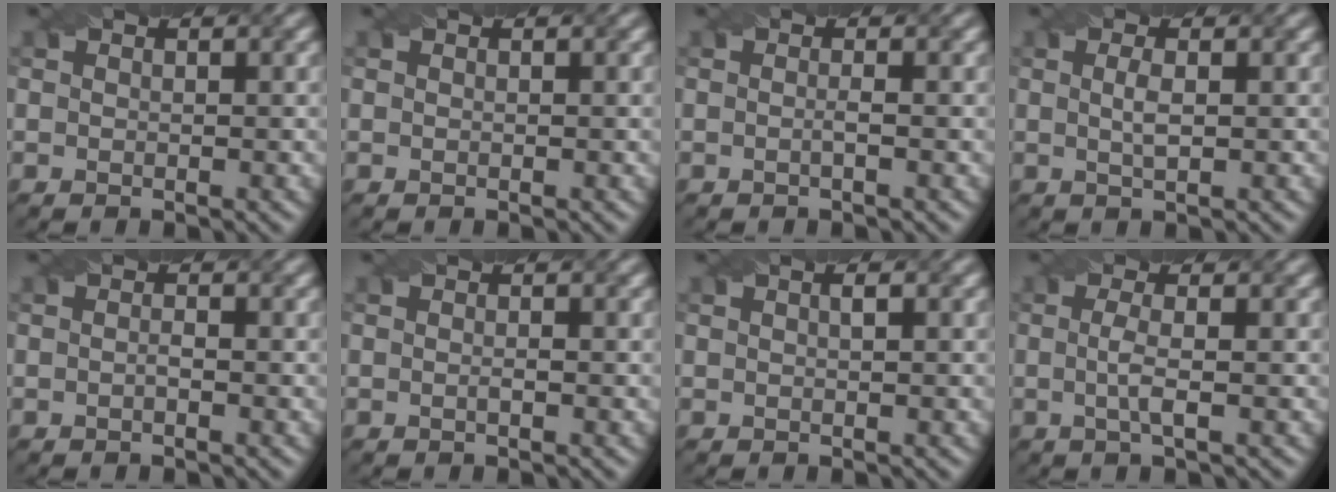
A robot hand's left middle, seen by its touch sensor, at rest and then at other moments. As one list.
[{"total": 0.0}, {"total": 0.8, "force": [-0.3, 0.1, 0.8], "torque": [-0.016, -0.003, -0.007]}, {"total": 1.6, "force": [0.2, 0.4, 1.5], "torque": [-0.033, 0.004, 0.003]}, {"total": 0.7, "force": [-0.4, 0.1, 0.6], "torque": [-0.014, 0.001, -0.005]}, {"total": 0.6, "force": [-0.3, 0.0, 0.5], "torque": [-0.013, -0.001, -0.006]}, {"total": 0.7, "force": [0.2, 0.1, 0.6], "torque": [-0.014, 0.004, 0.004]}, {"total": 2.2, "force": [-0.3, 0.5, 2.1], "torque": [-0.043, -0.001, -0.007]}]